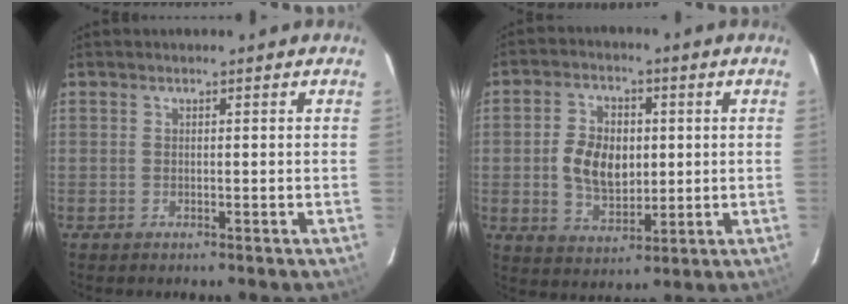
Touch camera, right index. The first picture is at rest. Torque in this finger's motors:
{"motor_torque": [0.11, -0.01, 0.15, 0.07]}